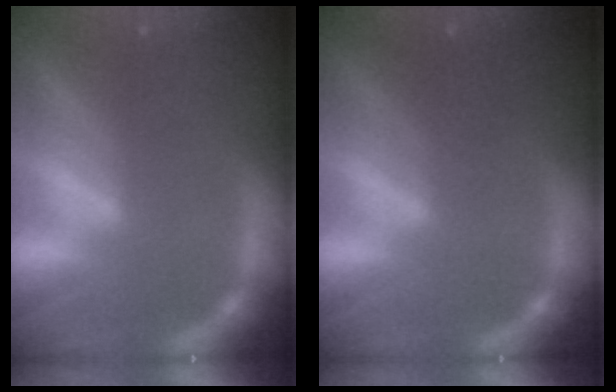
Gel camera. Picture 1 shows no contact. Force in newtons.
{"total": 2.5}